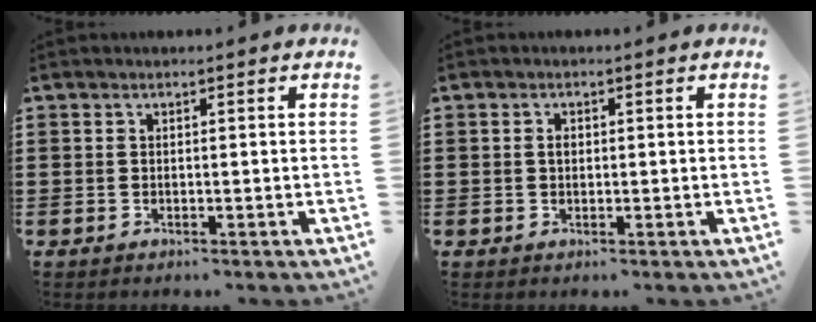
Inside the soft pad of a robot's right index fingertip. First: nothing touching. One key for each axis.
{"total": 0.9, "fx": 0.2, "fy": 0.6, "fz": 0.7, "tx": -0.014, "ty": 0.004, "tz": 0.004}